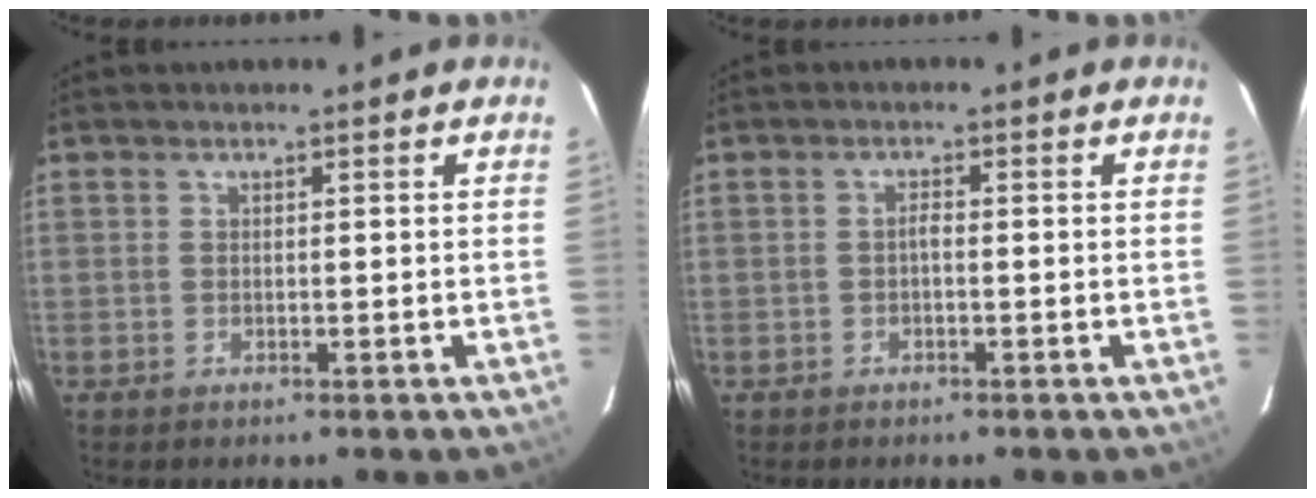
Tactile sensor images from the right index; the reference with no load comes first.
{"total": 0.9, "force": [-0.5, 0.3, 0.7], "torque": [-0.014, 0.006, -0.010]}